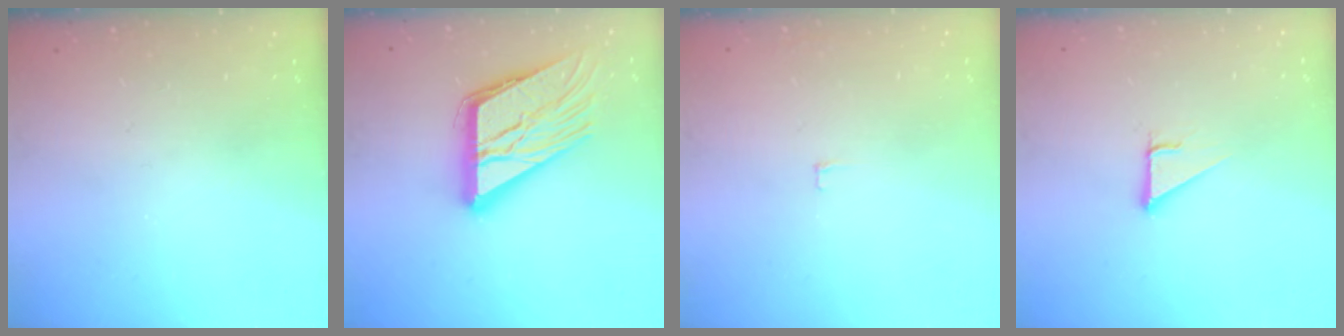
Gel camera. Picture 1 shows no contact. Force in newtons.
{"total": 17.8, "press": 17.7, "slide": 2.1}
{"total": 3.4, "press": 3.4, "slide": 0.3}
{"total": 2.9, "press": 2.9, "slide": 0.1}